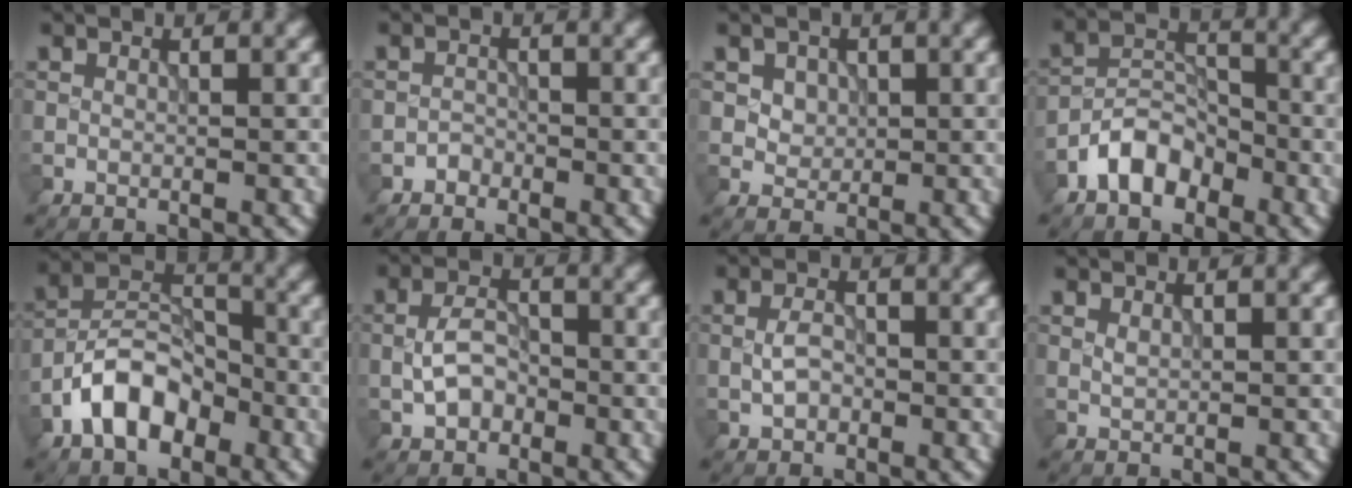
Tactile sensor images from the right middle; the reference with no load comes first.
{"total": 0.9, "force": [-0.7, 0.6, 0.0], "torque": [0.005, 0.003, -0.012]}
{"total": 2.7, "force": [1.1, 2.1, 1.2], "torque": [-0.032, -0.002, 0.035]}
{"total": 4.3, "force": [-2.7, 2.5, 2.2], "torque": [-0.033, 0.009, -0.057]}
{"total": 6.7, "force": [-3.6, 4.0, 4.1], "torque": [-0.066, 0.009, -0.074]}
{"total": 3.4, "force": [-0.9, 2.2, 2.4], "torque": [-0.046, 0.005, -0.017]}
{"total": 2.1, "force": [-0.3, 1.4, 1.6], "torque": [-0.035, 0.002, -0.008]}
{"total": 0.6, "force": [0.3, 0.3, 0.5], "torque": [-0.014, -0.001, 0.009]}